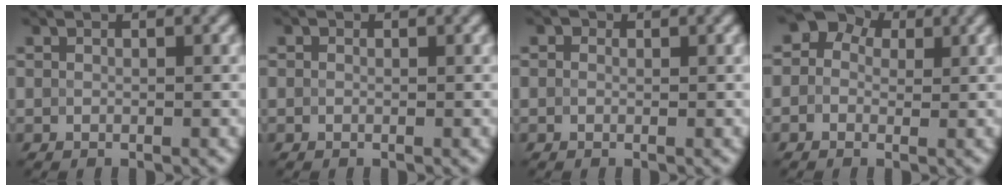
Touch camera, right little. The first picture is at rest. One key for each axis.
{"total": 0.9, "fx": 0.4, "fy": 0.7, "fz": 0.4, "tx": -0.006, "ty": 0.006, "tz": -0.005}
{"total": 2.2, "fx": 1.2, "fy": 1.6, "fz": 0.9, "tx": -0.023, "ty": 0.011, "tz": 0.000}
{"total": 10.2, "fx": 3.4, "fy": 8.7, "fz": 4.1, "tx": -0.115, "ty": 0.047, "tz": 0.019}